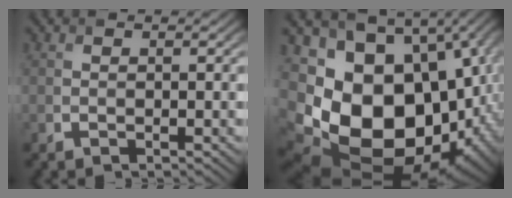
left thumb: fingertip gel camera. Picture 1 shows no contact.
{"total": 21.0, "force": [-4.1, 14.9, 14.2], "torque": [-0.272, -0.045, -0.038]}